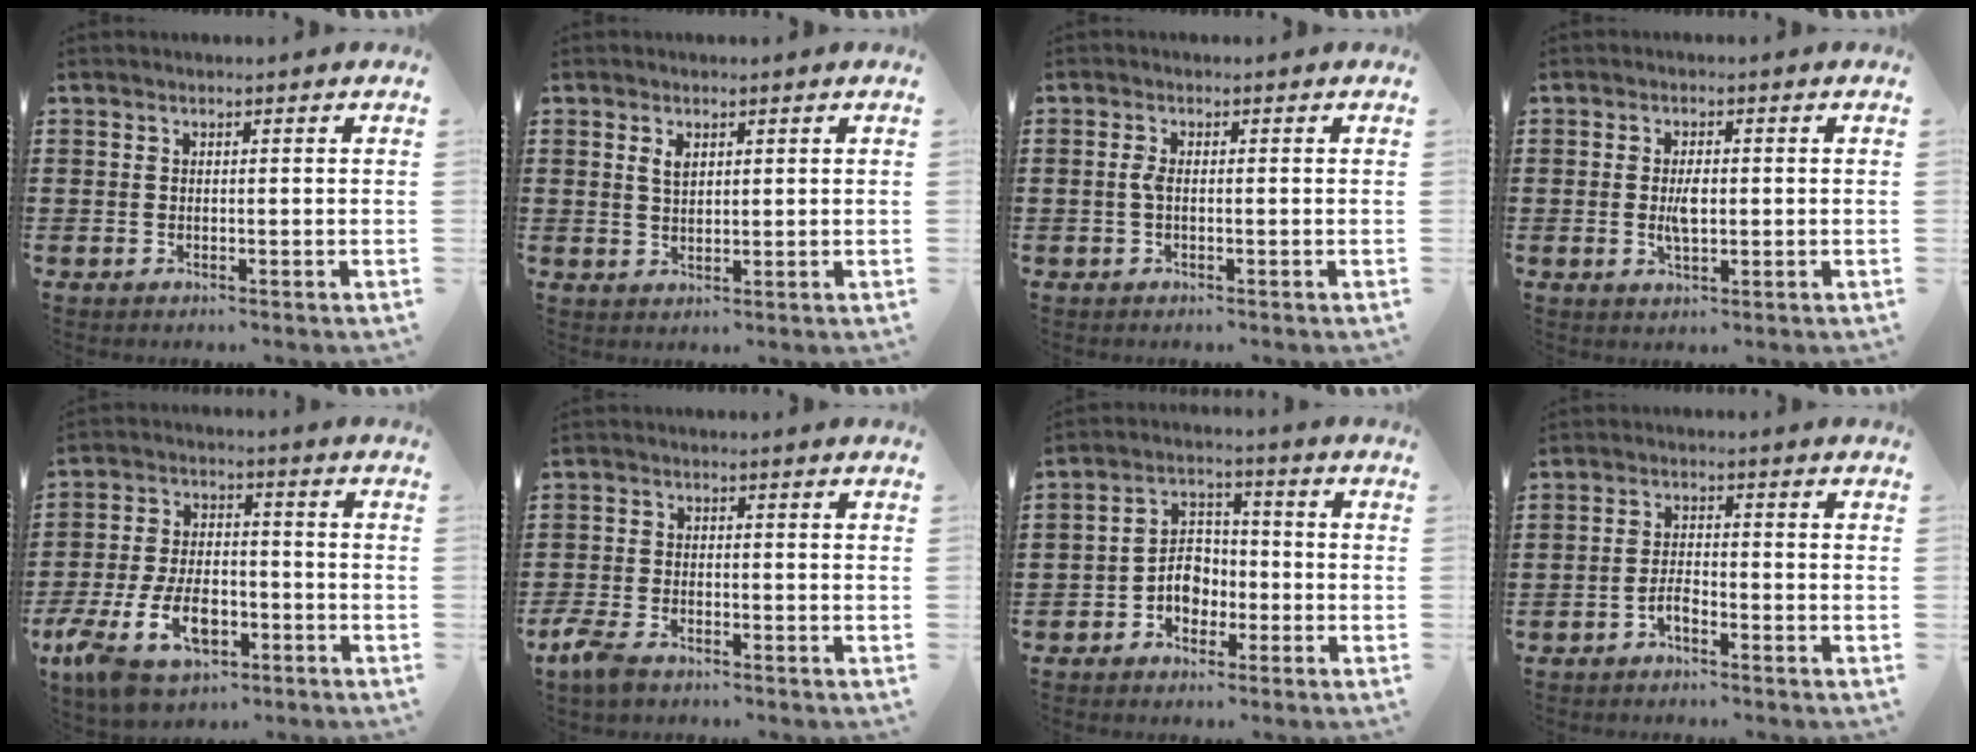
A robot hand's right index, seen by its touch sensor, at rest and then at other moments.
{"total": 2.0, "force": [1.0, 1.0, 1.4], "torque": [-0.032, 0.004, 0.018]}
{"total": 1.8, "force": [-0.3, 0.5, 1.7], "torque": [-0.040, -0.001, -0.008]}
{"total": 3.5, "force": [-0.1, 1.5, 3.2], "torque": [-0.067, 0.001, -0.004]}
{"total": 10.9, "force": [-5.1, 5.8, 7.6], "torque": [-0.174, 0.004, -0.094]}
{"total": 3.0, "force": [-2.4, 1.2, 1.3], "torque": [-0.046, -0.001, -0.053]}
{"total": 4.8, "force": [-1.9, 3.7, 2.5], "torque": [-0.044, 0.009, -0.040]}
{"total": 2.2, "force": [-1.7, 0.6, 1.4], "torque": [-0.027, 0.006, -0.033]}